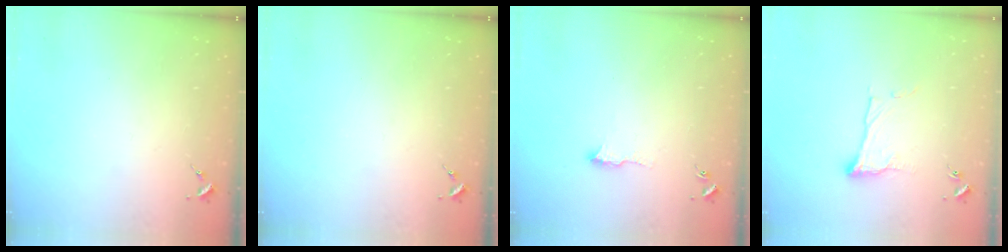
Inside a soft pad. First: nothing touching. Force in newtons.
{"total": 0.0}
{"total": 8.0, "press": 8.0, "slide": 0.8}
{"total": 9.1, "press": 9.1, "slide": 0.3}